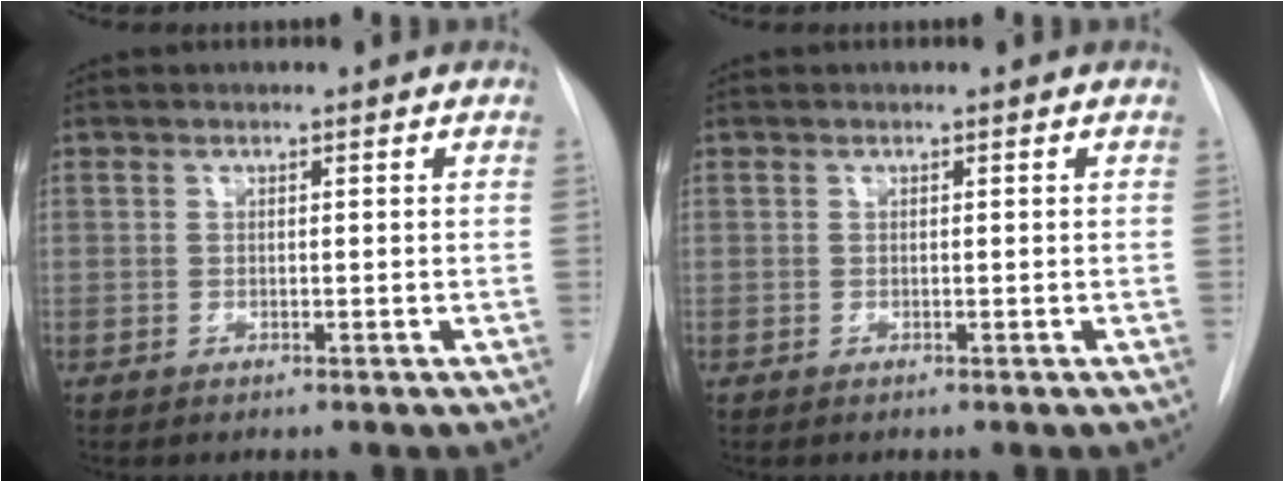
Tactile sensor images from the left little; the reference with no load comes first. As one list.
[{"total": 0.0}]